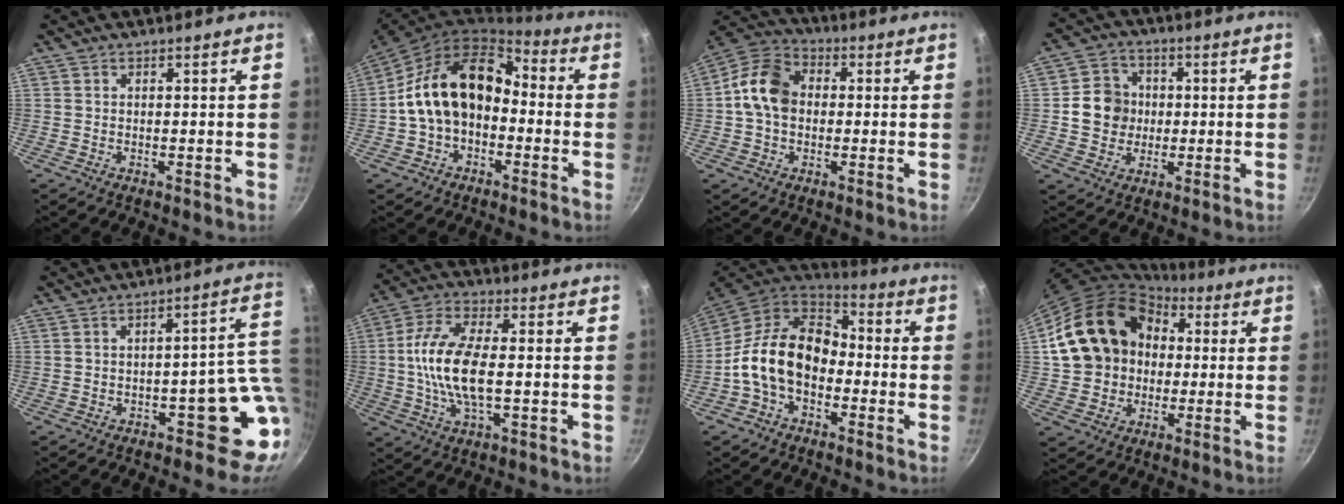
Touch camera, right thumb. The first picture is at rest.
{"total": 16.1, "force": [-1.2, 11.4, 11.4], "torque": [-0.175, 0.059, -0.032]}
{"total": 11.3, "force": [0.2, 8.6, 7.2], "torque": [-0.107, 0.025, -0.014]}
{"total": 8.7, "force": [0.2, 7.9, 3.5], "torque": [-0.025, 0.014, -0.005]}
{"total": 10.9, "force": [-1.3, 6.2, 8.9], "torque": [-0.038, 0.022, -0.010]}
{"total": 13.5, "force": [-0.4, 6.1, 12.1], "torque": [-0.236, 0.016, -0.020]}
{"total": 16.4, "force": [-2.6, 11.6, 11.3], "torque": [-0.169, 0.045, -0.065]}
{"total": 18.8, "force": [3.1, 15.5, 10.0], "torque": [-0.154, 0.037, 0.059]}